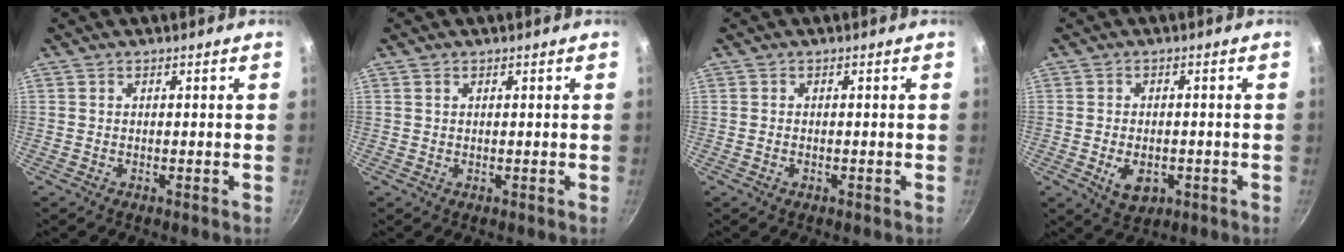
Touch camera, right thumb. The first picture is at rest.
{"total": 0.6, "force": [0.3, 0.3, 0.3], "torque": [-0.004, -0.001, 0.006]}
{"total": 0.7, "force": [-0.2, 0.5, 0.4], "torque": [-0.011, 0.005, -0.003]}
{"total": 5.5, "force": [-1.7, 3.6, 3.8], "torque": [-0.054, 0.001, -0.019]}